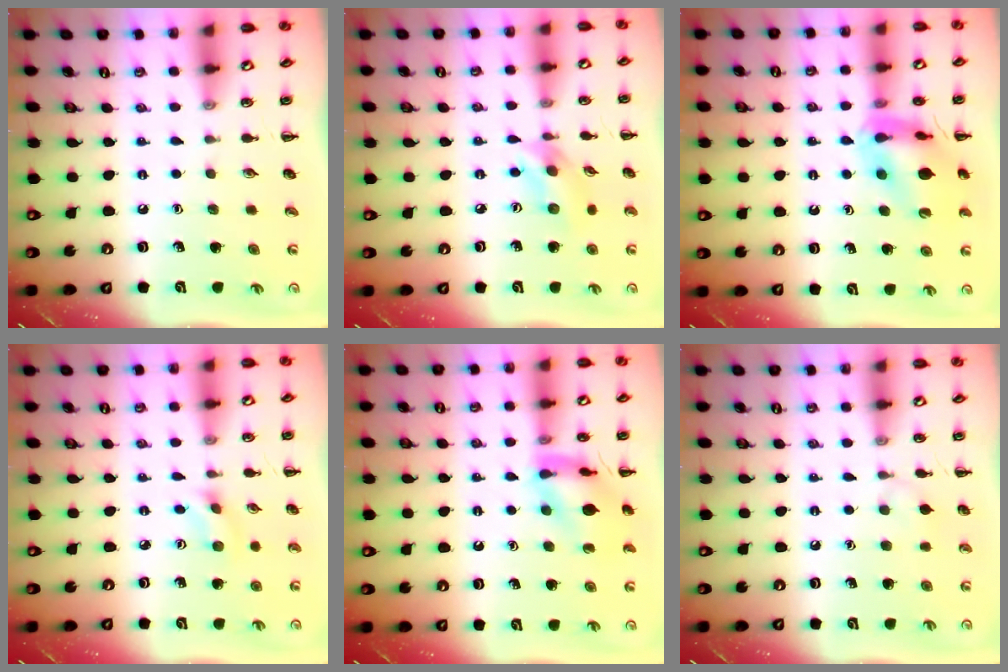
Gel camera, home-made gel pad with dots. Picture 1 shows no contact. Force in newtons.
{"total": 6.9, "press": 6.8, "slide": 0.9}
{"total": 14.2, "press": 14.1, "slide": 2.0}
{"total": 2.8, "press": 2.6, "slide": 1.0}
{"total": 13.8, "press": 13.8, "slide": 1.5}
{"total": 5.6, "press": 5.3, "slide": 1.6}